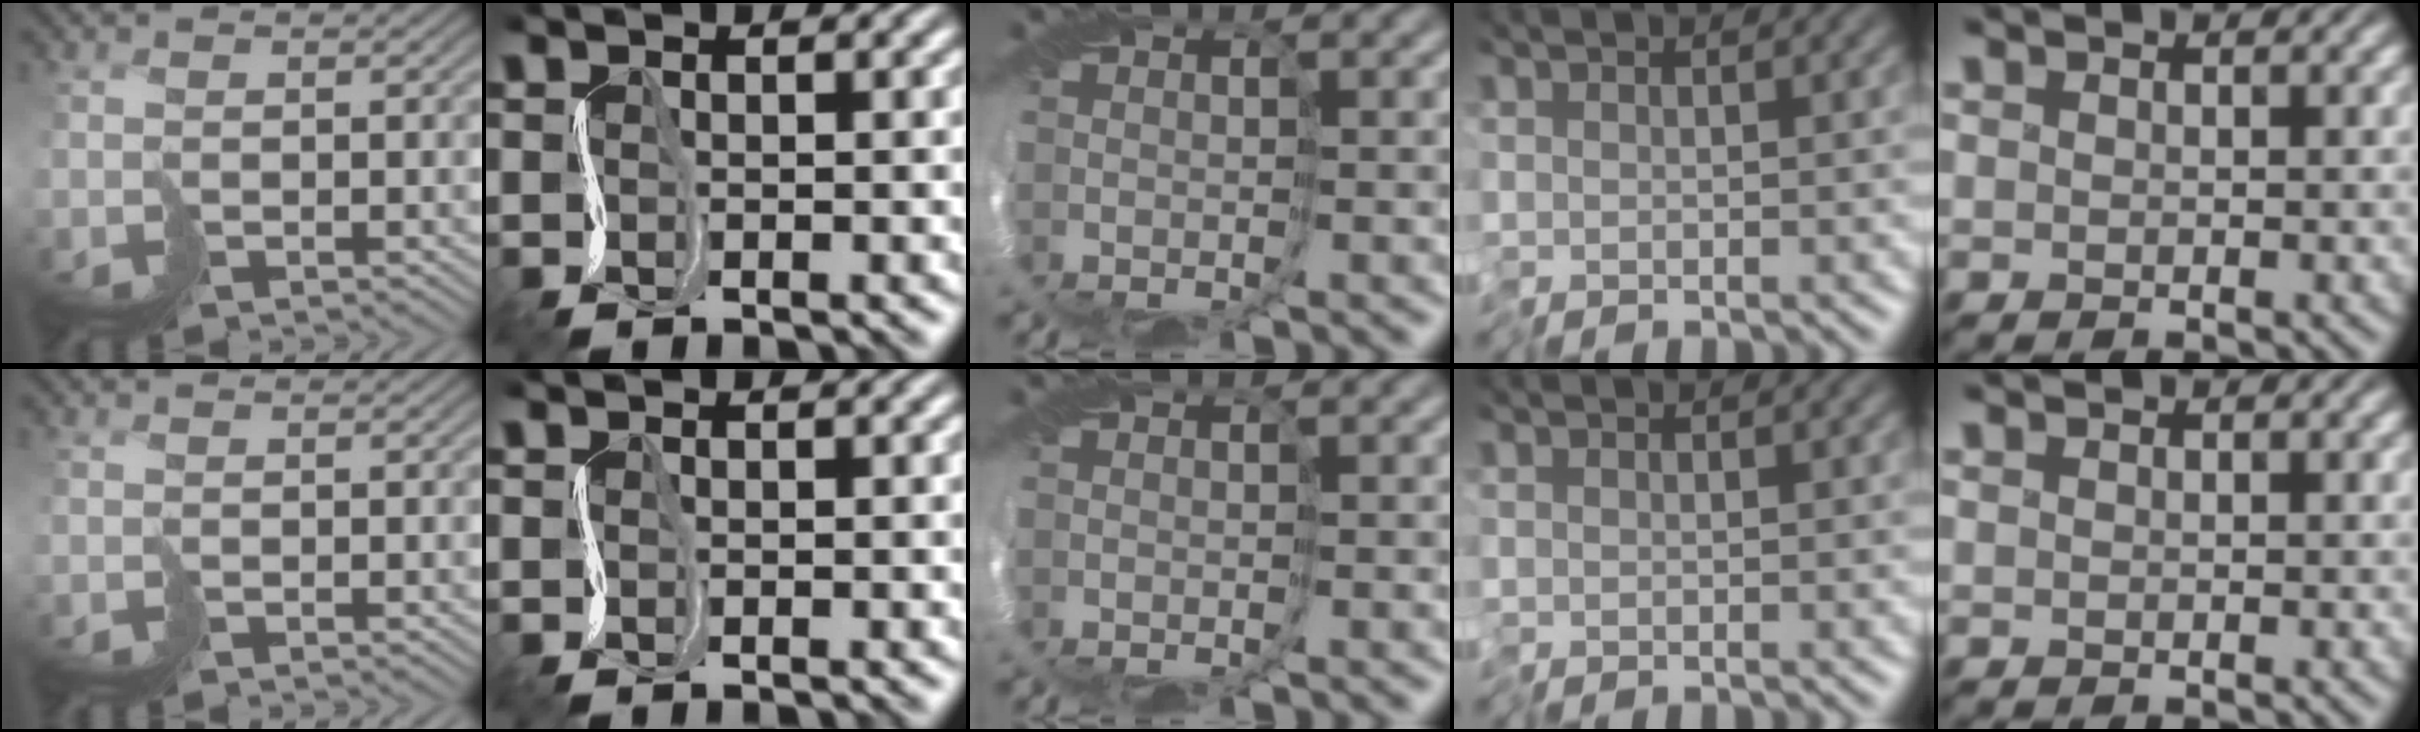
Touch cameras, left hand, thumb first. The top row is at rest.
{}